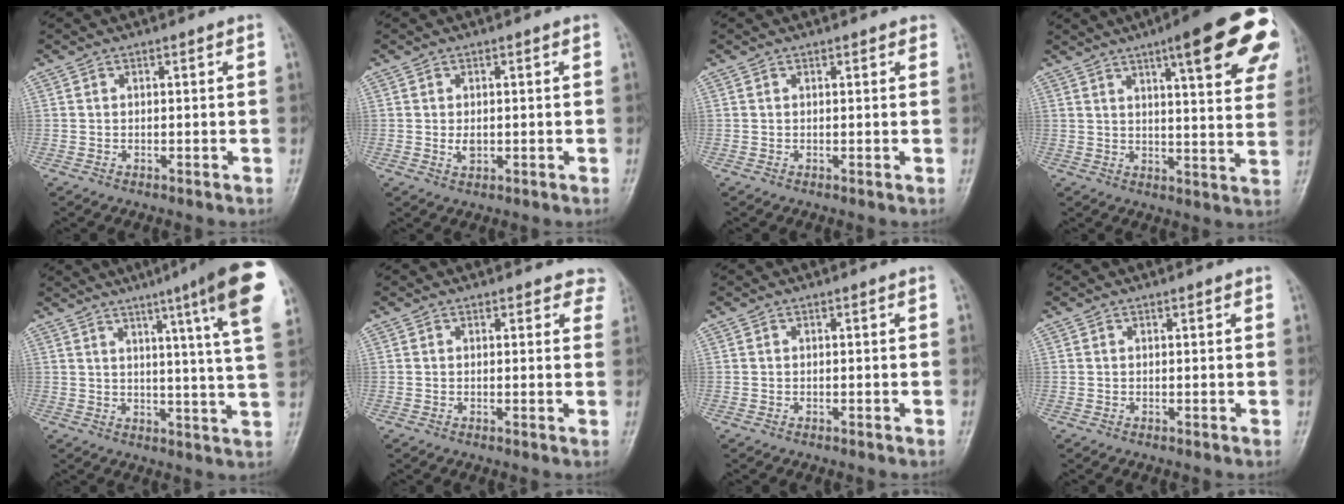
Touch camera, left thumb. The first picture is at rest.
{"total": 1.8, "force": [0.0, 1.2, 1.3], "torque": [-0.020, -0.004, 0.003]}
{"total": 1.1, "force": [0.8, 0.5, 0.5], "torque": [-0.002, -0.003, 0.006]}
{"total": 20.6, "force": [10.7, 4.7, 17.0], "torque": [-0.197, -0.028, 0.129]}
{"total": 17.4, "force": [9.2, 0.6, 14.8], "torque": [-0.186, -0.035, 0.103]}
{"total": 4.2, "force": [3.7, 2.0, 0.5], "torque": [0.037, -0.014, 0.020]}
{"total": 0.0}
{"total": 0.7, "force": [0.5, 0.3, 0.4], "torque": [-0.004, -0.002, 0.004]}